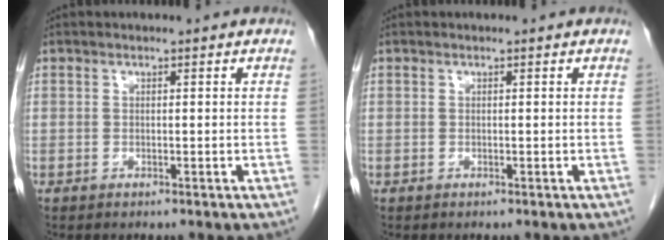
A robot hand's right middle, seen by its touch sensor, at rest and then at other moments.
{"total": 0.0}